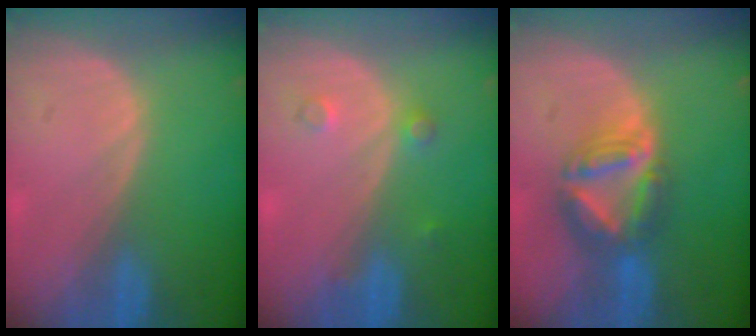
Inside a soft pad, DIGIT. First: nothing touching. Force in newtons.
{"total": 2.0, "press": 2.0, "slide": 0.2}
{"total": 7.7, "press": 6.7, "slide": 3.9}